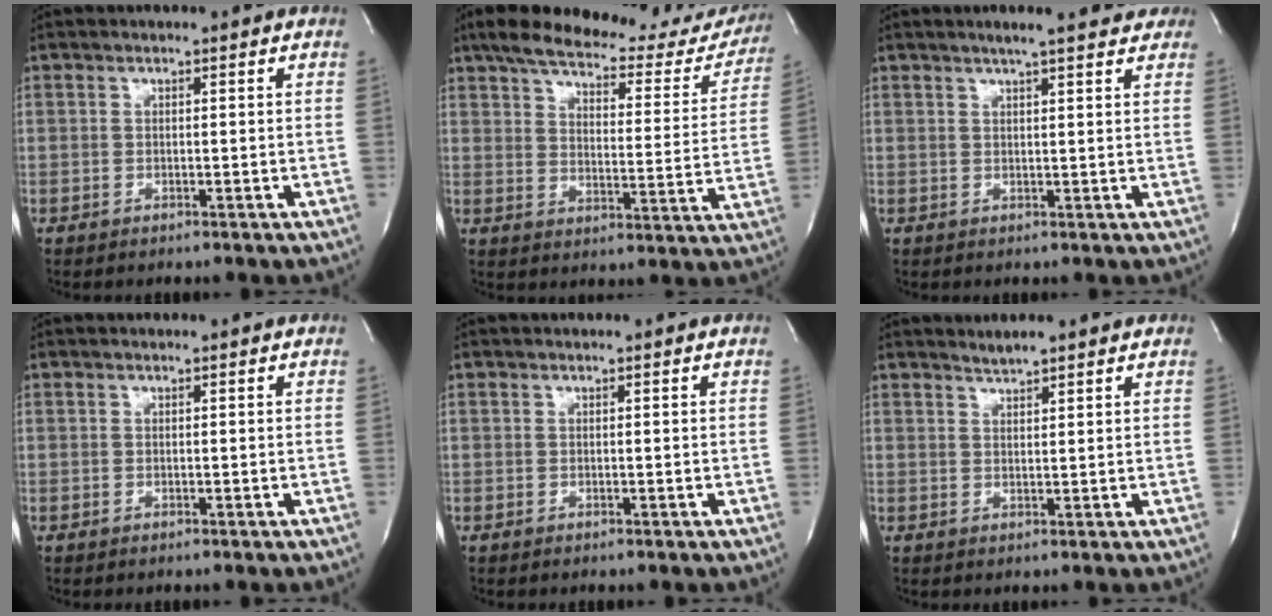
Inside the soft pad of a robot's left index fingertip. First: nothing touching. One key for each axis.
{"total": 25.8, "fx": 22.4, "fy": 7.2, "fz": 10.6, "tx": -0.164, "ty": -0.019, "tz": 0.276}
{"total": 8.4, "fx": 7.0, "fy": 1.5, "fz": 4.3, "tx": -0.053, "ty": 0.012, "tz": 0.077}
{"total": 0.0}
{"total": 0.0}
{"total": 2.1, "fx": 1.9, "fy": 0.1, "fz": 0.8, "tx": -0.018, "ty": 0.004, "tz": 0.035}